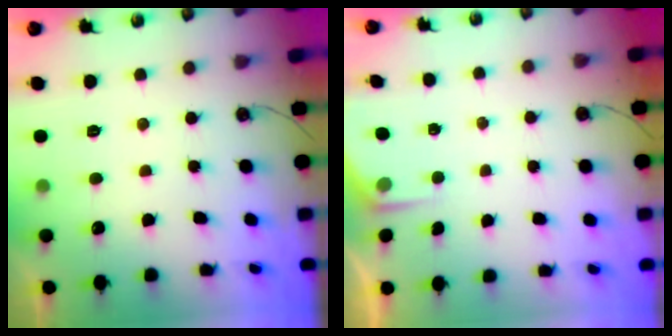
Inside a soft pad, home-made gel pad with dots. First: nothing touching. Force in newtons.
{"total": 1.5, "press": 1.4, "slide": 0.2}